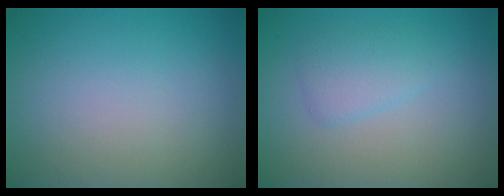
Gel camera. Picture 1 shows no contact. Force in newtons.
{"total": 1.9, "press": 1.9, "slide": 0.1}